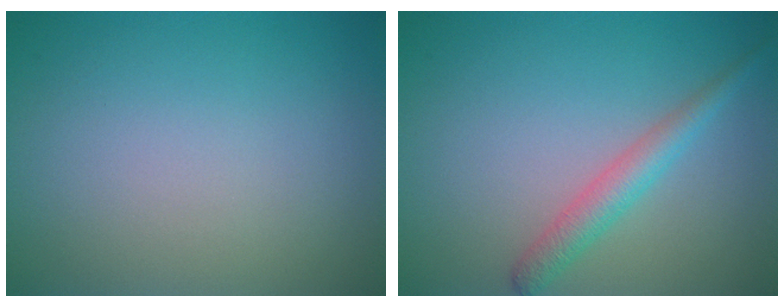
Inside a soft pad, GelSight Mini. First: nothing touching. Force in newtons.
{"total": 2.5, "press": 2.5, "slide": 0.1}